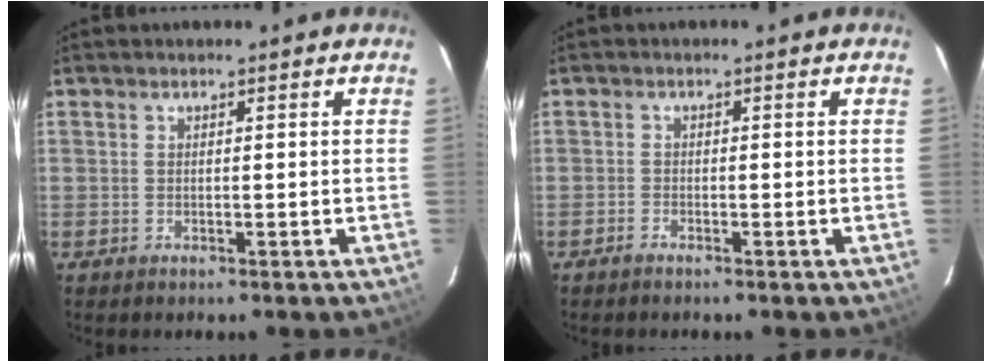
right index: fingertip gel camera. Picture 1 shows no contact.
{"total": 0.9, "force": [-0.9, 0.3, 0.1], "torque": [-0.011, 0.003, -0.021]}